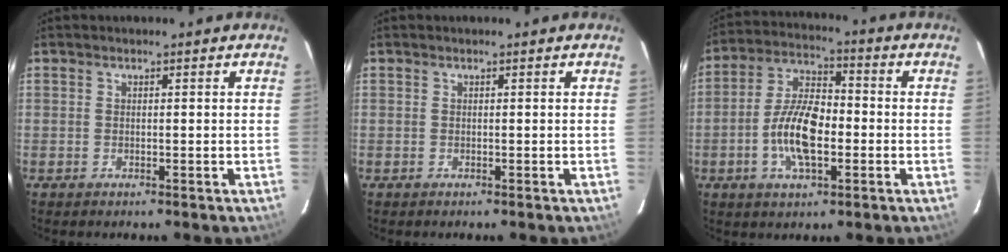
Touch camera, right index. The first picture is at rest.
{"total": 0.0}
{"total": 11.6, "force": [-2.8, 5.2, 10.0], "torque": [-0.203, 0.008, -0.053]}